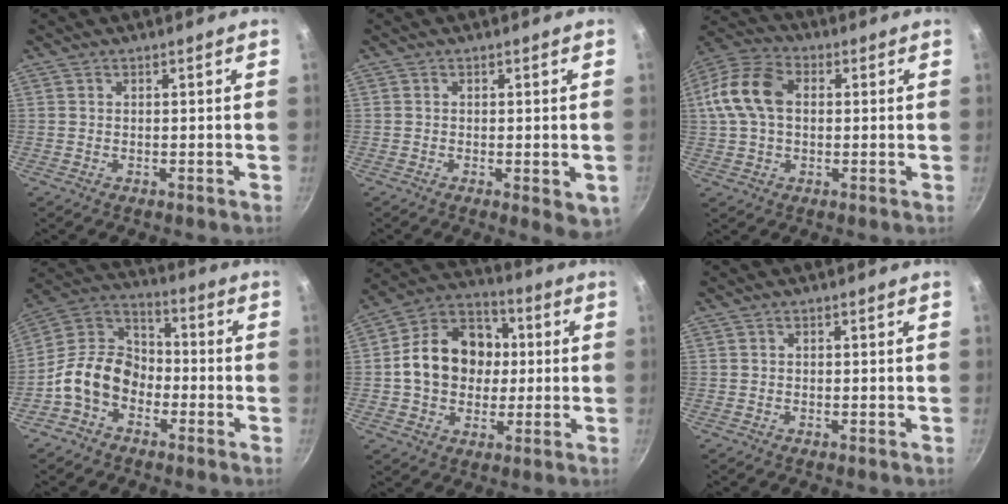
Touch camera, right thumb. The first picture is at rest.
{"total": 4.2, "force": [-0.9, 1.4, 3.9], "torque": [-0.050, -0.012, -0.011]}
{"total": 13.1, "force": [1.6, 8.9, 9.5], "torque": [-0.172, 0.027, 0.015]}
{"total": 12.8, "force": [-4.9, 9.3, 7.2], "torque": [-0.091, 0.056, -0.119]}
{"total": 16.5, "force": [0.8, 13.2, 9.9], "torque": [-0.135, 0.029, 0.001]}
{"total": 0.0}